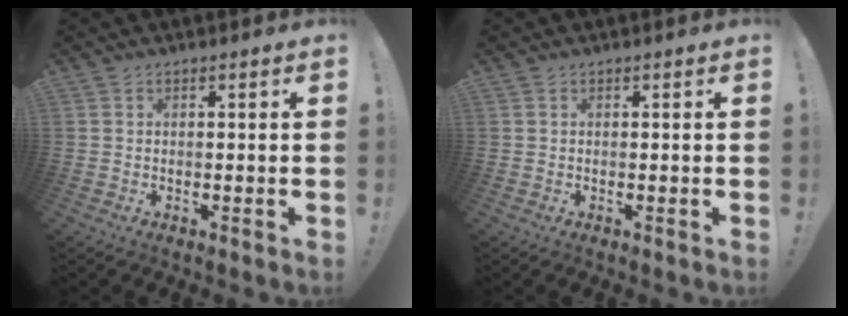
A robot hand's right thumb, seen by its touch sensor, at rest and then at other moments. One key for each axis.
{"total": 0.0}